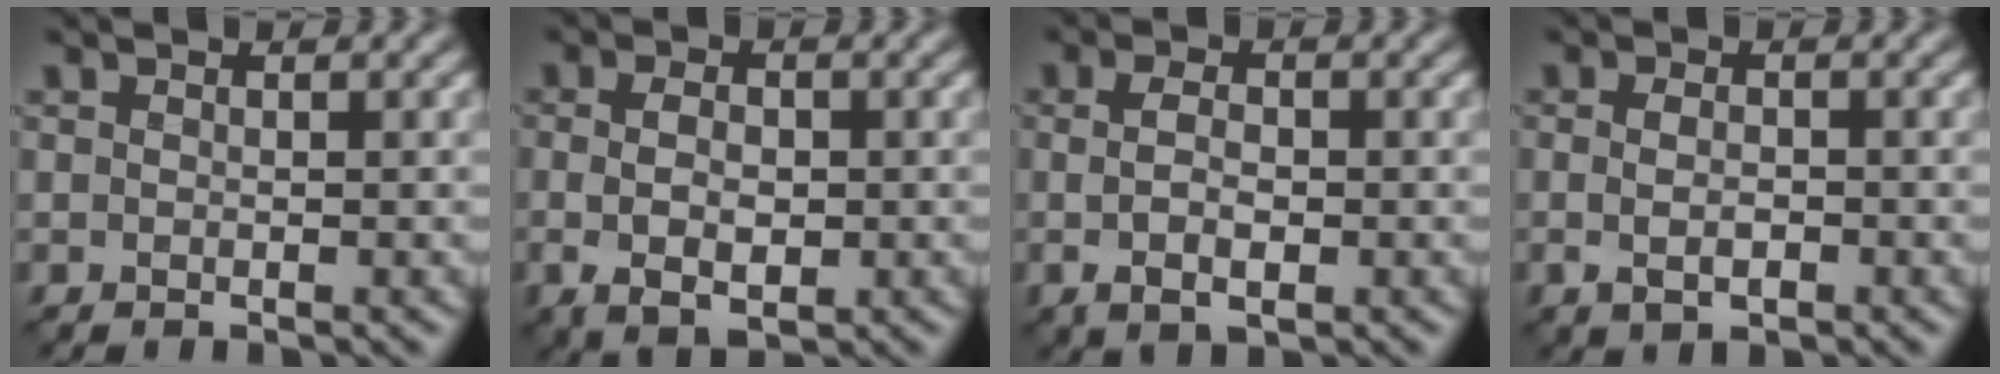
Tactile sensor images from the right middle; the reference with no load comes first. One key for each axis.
{"total": 3.6, "fx": -0.3, "fy": 2.1, "fz": 2.9, "tx": -0.052, "ty": -0.001, "tz": -0.002}
{"total": 2.7, "fx": -0.3, "fy": 1.3, "fz": 2.4, "tx": -0.051, "ty": -0.001, "tz": -0.002}
{"total": 1.7, "fx": -0.4, "fy": 0.9, "fz": 1.4, "tx": -0.026, "ty": -0.003, "tz": -0.007}